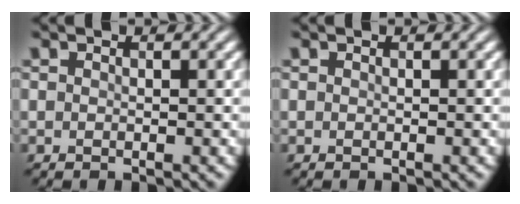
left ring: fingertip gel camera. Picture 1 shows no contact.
{"total": 0.0}